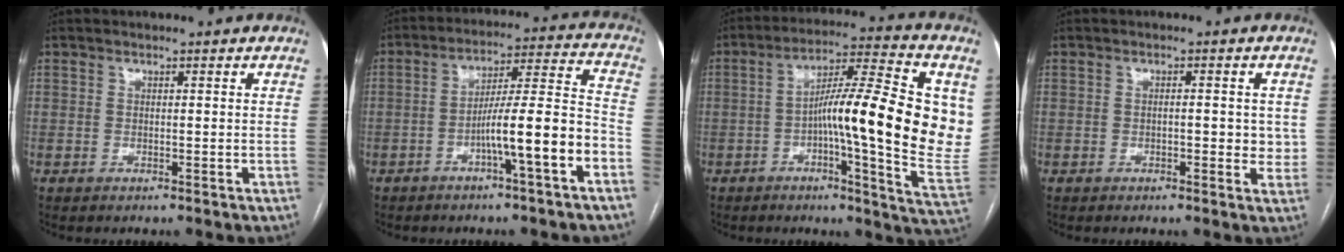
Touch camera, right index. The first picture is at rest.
{"total": 11.7, "force": [-5.0, -0.1, 10.6], "torque": [-0.169, 0.021, -0.079]}
{"total": 20.7, "force": [1.4, 2.2, 20.5], "torque": [-0.252, 0.025, 0.015]}
{"total": 1.2, "force": [0.1, 0.1, 1.2], "torque": [-0.021, 0.002, 0.001]}